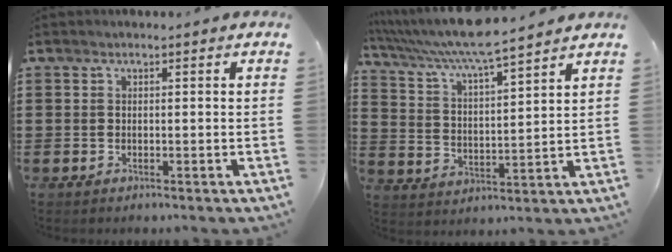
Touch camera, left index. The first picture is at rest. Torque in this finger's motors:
{"motor_torque": [0.53, -0.44, 0.76, 0.21]}